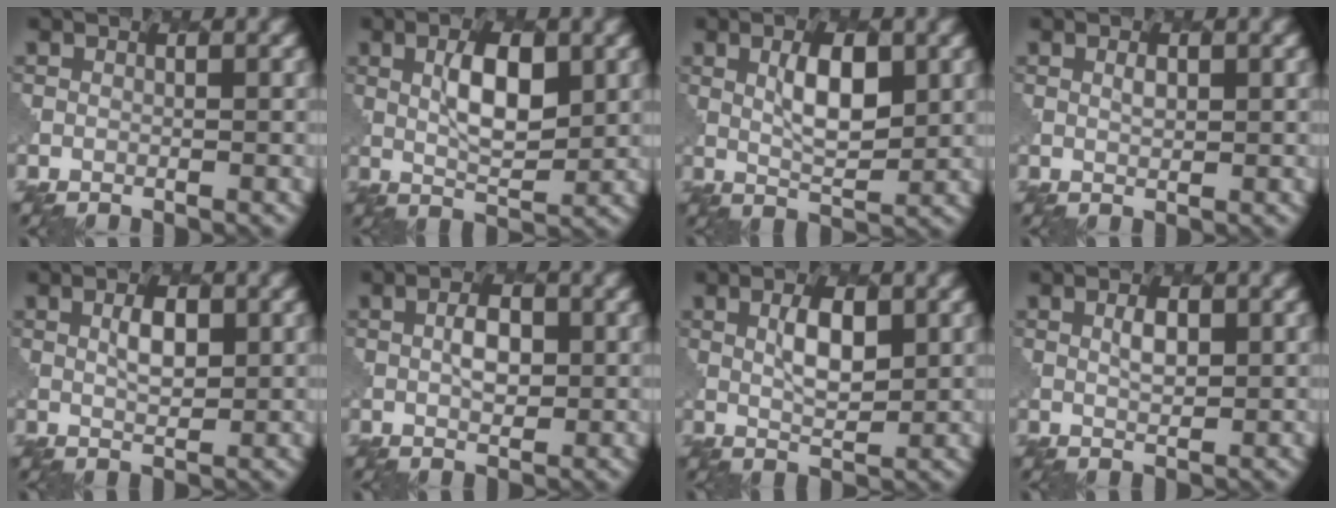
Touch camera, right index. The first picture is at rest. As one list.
[{"total": 4.8, "force": [1.2, 2.0, 4.2], "torque": [-0.078, 0.001, 0.025]}, {"total": 4.4, "force": [1.2, 1.7, 3.8], "torque": [-0.071, 0.000, 0.024]}, {"total": 0.9, "force": [0.5, 0.4, 0.6], "torque": [-0.010, 0.001, 0.011]}, {"total": 2.4, "force": [0.8, 1.1, 2.0], "torque": [-0.039, 0.003, 0.016]}, {"total": 2.5, "force": [0.4, 1.4, 2.0], "torque": [-0.037, 0.002, 0.007]}, {"total": 3.4, "force": [1.0, 1.4, 2.9], "torque": [-0.056, 0.001, 0.021]}, {"total": 1.7, "force": [0.6, 0.8, 1.4], "torque": [-0.028, 0.003, 0.013]}]